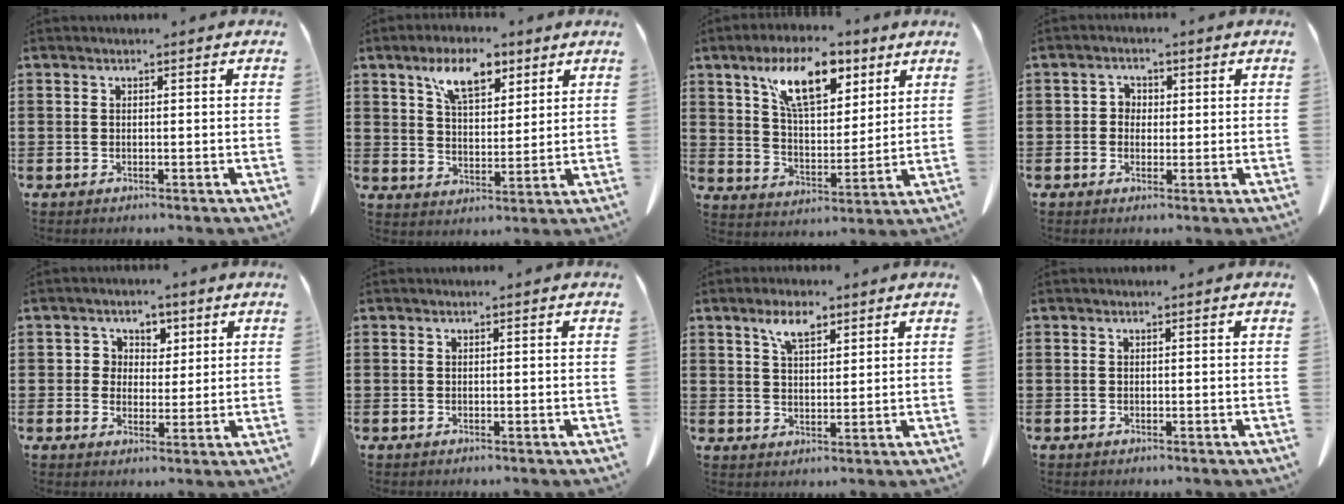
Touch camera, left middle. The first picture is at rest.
{"total": 8.4, "force": [5.6, 3.8, 5.0], "torque": [-0.099, -0.005, 0.099]}
{"total": 11.8, "force": [7.1, 5.0, 7.9], "torque": [-0.150, -0.010, 0.126]}
{"total": 1.9, "force": [0.2, 1.7, 0.7], "torque": [-0.023, 0.008, 0.002]}
{"total": 3.6, "force": [1.5, 3.3, 0.3], "torque": [-0.020, 0.010, 0.024]}
{"total": 0.0}
{"total": 5.2, "force": [3.3, 2.3, 3.3], "torque": [-0.066, 0.004, 0.058]}
{"total": 0.0}